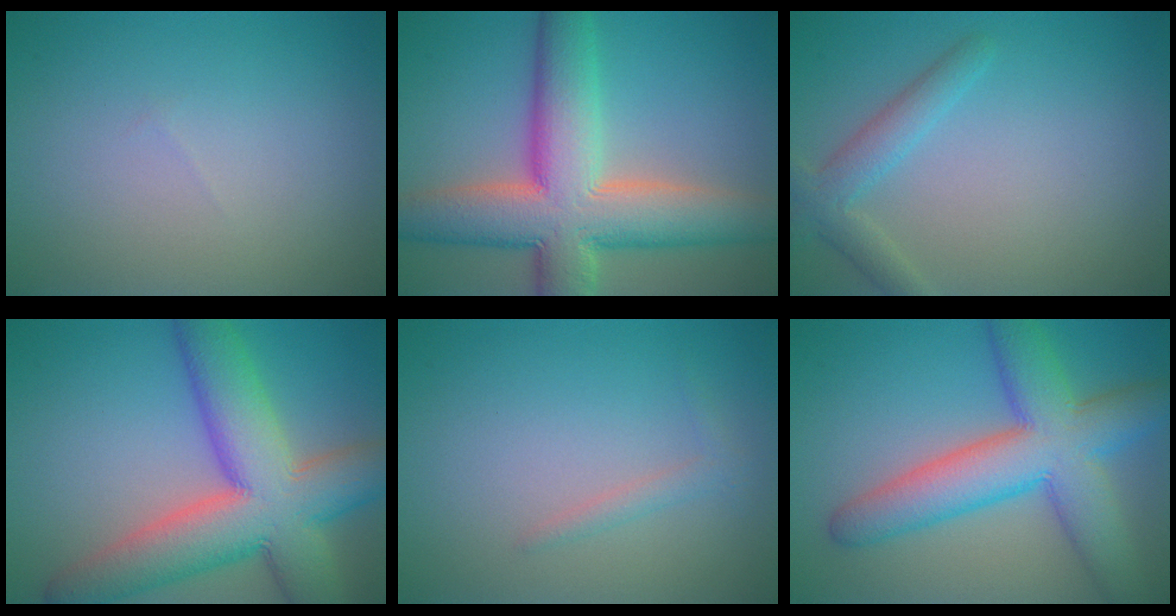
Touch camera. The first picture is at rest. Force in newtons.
{"total": 11.6, "press": 11.6, "slide": 1.0}
{"total": 2.8, "press": 2.8, "slide": 0.0}
{"total": 11.9, "press": 11.8, "slide": 0.6}
{"total": 1.1, "press": 1.1, "slide": 0.0}
{"total": 9.1, "press": 9.1, "slide": 0.4}